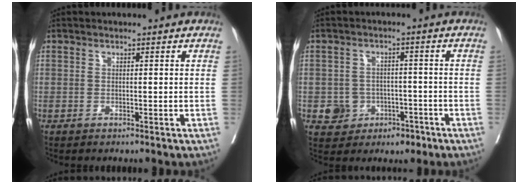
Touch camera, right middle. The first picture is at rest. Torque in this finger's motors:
{"motor_torque": [0.38, -0.40, 0.14, 0.02]}